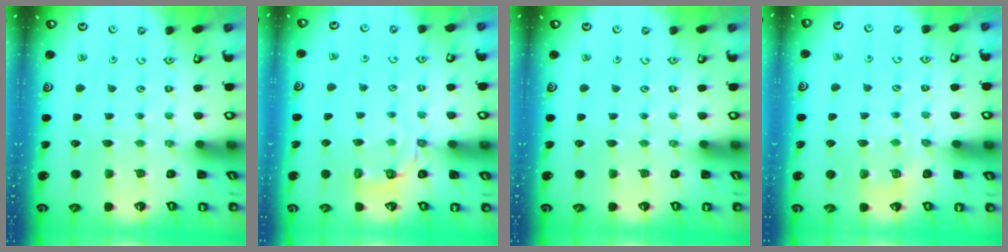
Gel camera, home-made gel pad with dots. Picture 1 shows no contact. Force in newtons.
{"total": 3.3, "press": 2.8, "slide": 1.8}
{"total": 0.0}
{"total": 5.7, "press": 5.5, "slide": 1.4}